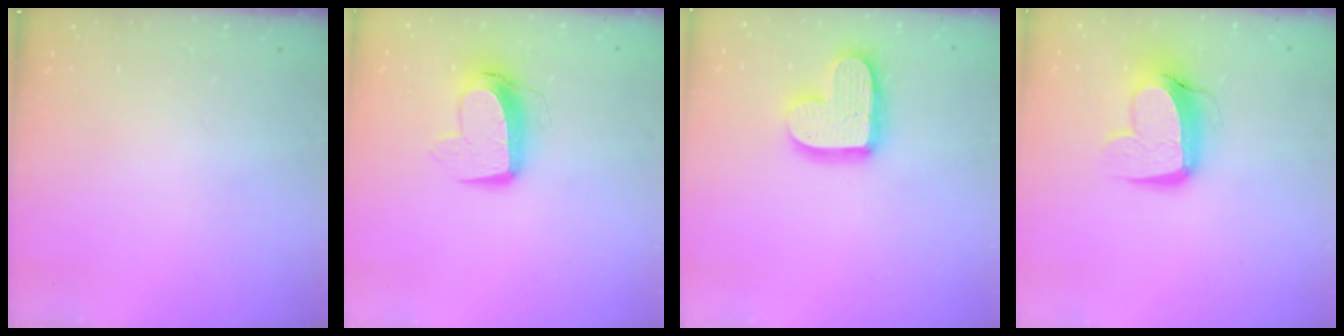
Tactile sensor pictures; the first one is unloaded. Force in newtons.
{"total": 11.7, "press": 11.6, "slide": 1.5}
{"total": 15.5, "press": 15.4, "slide": 1.2}
{"total": 13.1, "press": 13.0, "slide": 1.6}